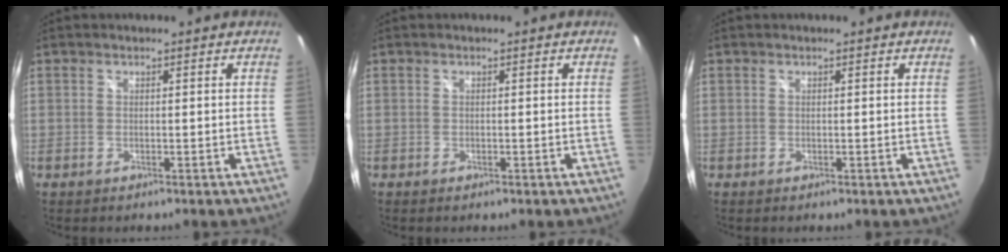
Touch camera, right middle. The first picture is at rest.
{"total": 0.0}
{"total": 0.0}